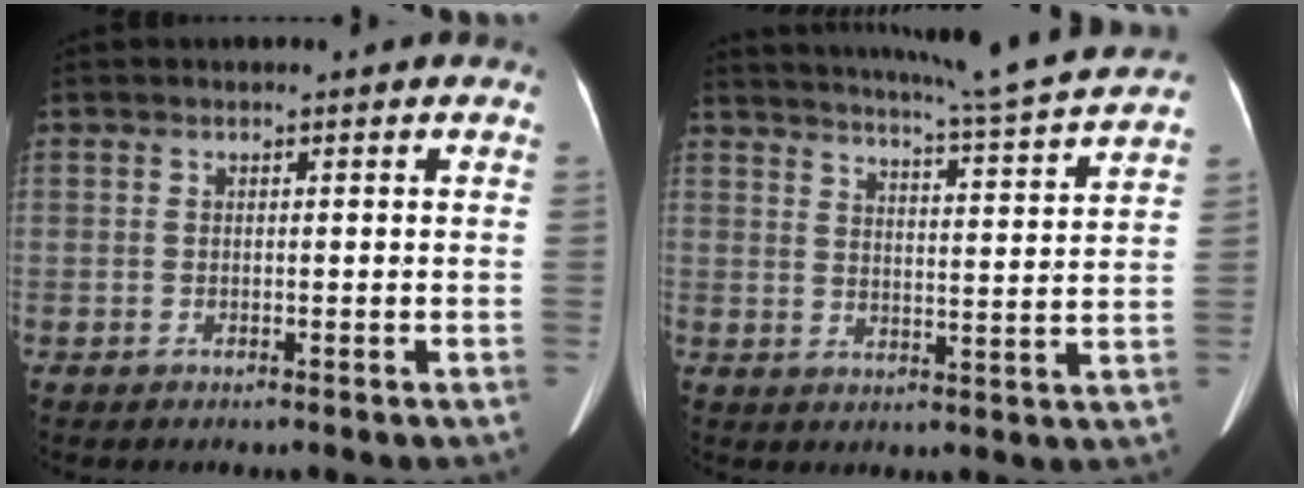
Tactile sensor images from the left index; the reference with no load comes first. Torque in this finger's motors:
{"motor_torque": [-0.08, -1.52, 0.13, 0.06]}